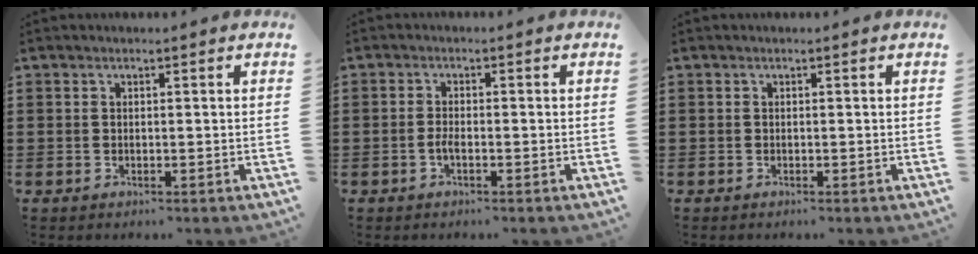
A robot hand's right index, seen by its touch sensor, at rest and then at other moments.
{"total": 1.6, "force": [-0.7, 0.1, 1.4], "torque": [-0.036, -0.008, -0.013]}
{"total": 0.0}